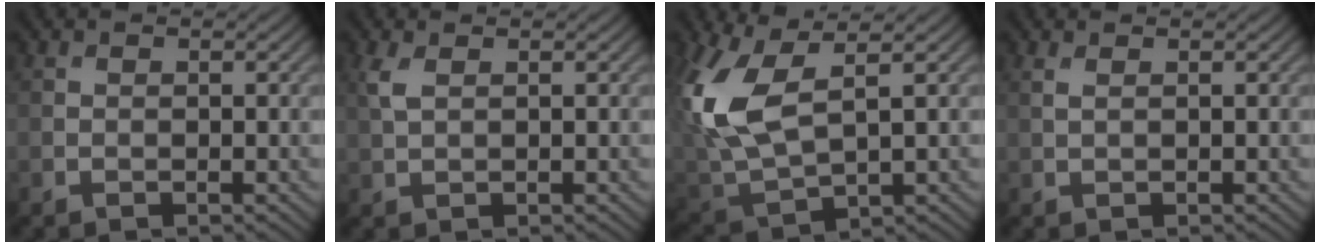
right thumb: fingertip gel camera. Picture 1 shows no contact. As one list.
[{"total": 2.0, "force": [0.9, 0.9, 1.6], "torque": [-0.048, 0.004, 0.020]}, {"total": 10.8, "force": [3.2, 5.4, 8.9], "torque": [-0.226, -0.004, 0.065]}, {"total": 0.8, "force": [0.5, 0.2, 0.6], "torque": [-0.017, 0.003, 0.011]}]